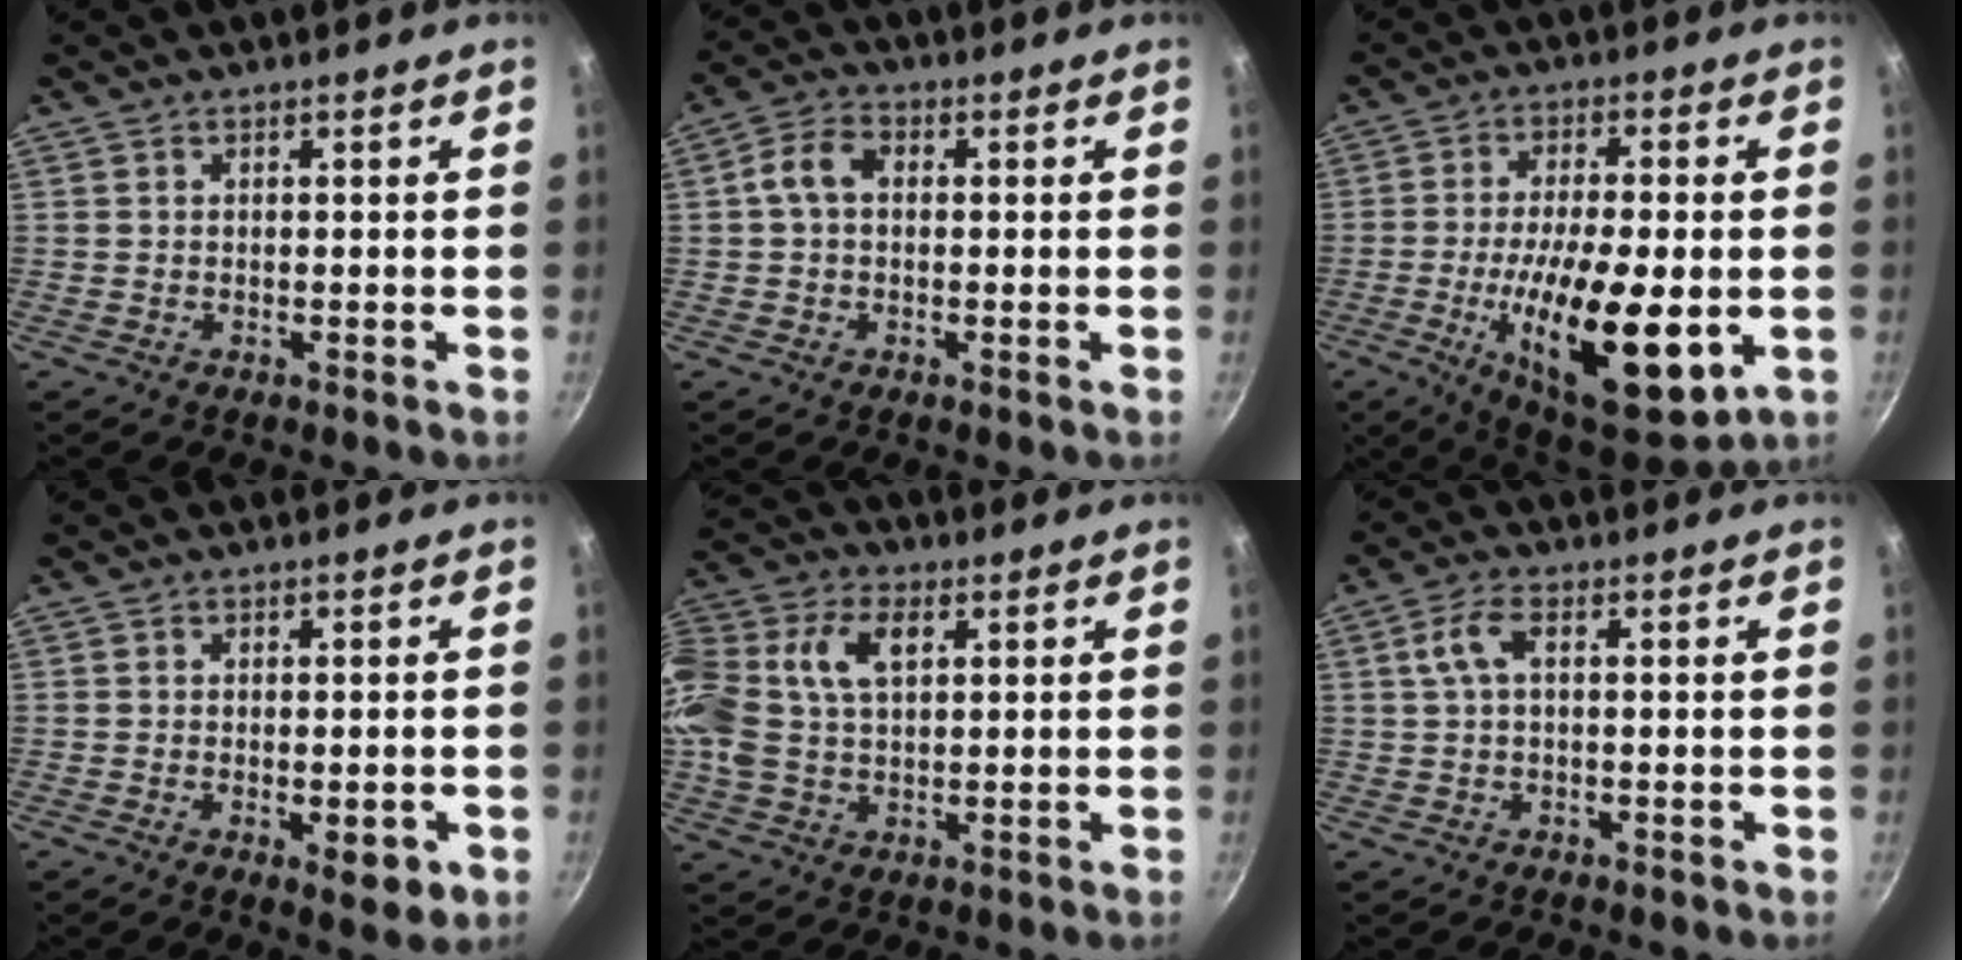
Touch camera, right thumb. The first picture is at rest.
{"total": 5.4, "force": [0.4, 3.7, 3.9], "torque": [-0.072, 0.018, -0.001]}
{"total": 20.8, "force": [-4.7, 7.5, 18.8], "torque": [-0.319, -0.018, -0.061]}
{"total": 5.0, "force": [-1.5, 1.9, 4.4], "torque": [-0.055, -0.005, -0.014]}
{"total": 18.6, "force": [4.4, 11.8, 13.7], "torque": [-0.333, 0.031, 0.079]}
{"total": 4.2, "force": [0.9, 2.0, 3.6], "torque": [-0.084, 0.014, 0.015]}